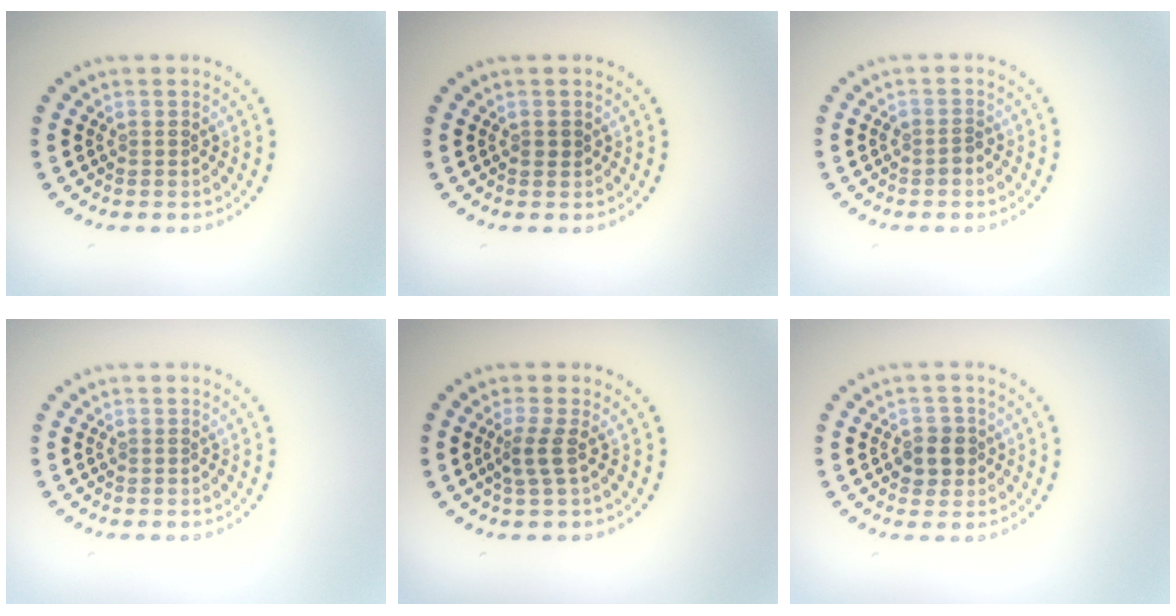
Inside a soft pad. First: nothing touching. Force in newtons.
{"total": 0.9, "press": 0.8, "slide": 0.2}
{"total": 0.7, "press": 0.7, "slide": 0.3}
{"total": 0.0}
{"total": 2.0, "press": 1.3, "slide": 1.4}
{"total": 2.4, "press": 2.2, "slide": 0.8}